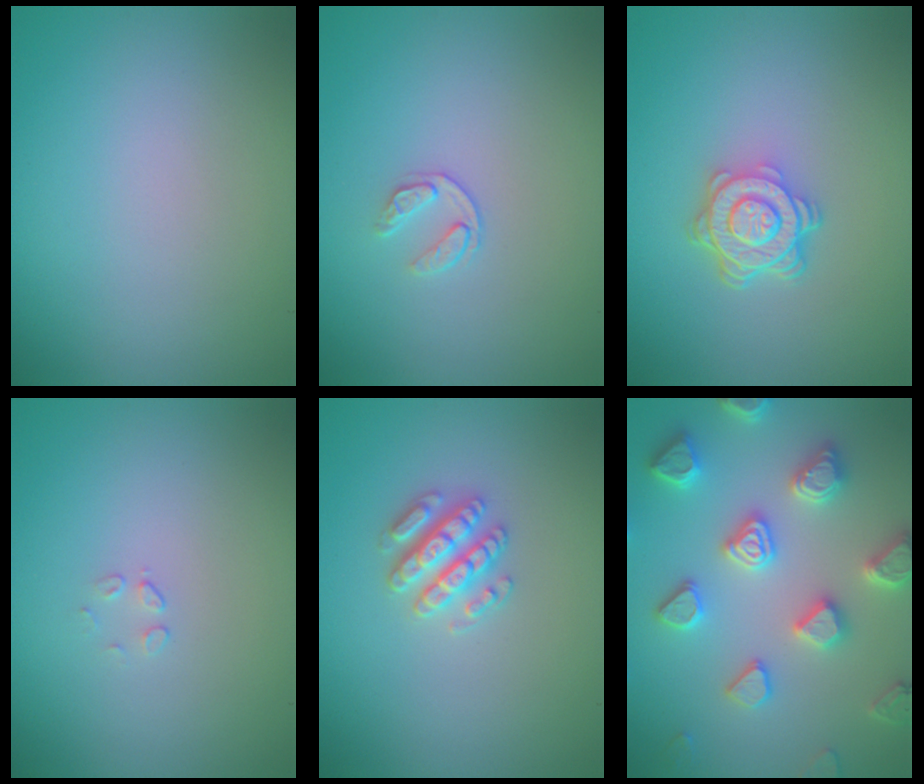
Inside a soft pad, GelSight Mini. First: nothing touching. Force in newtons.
{"total": 1.3, "press": 0.8, "slide": 1.1}
{"total": 4.7, "press": 3.4, "slide": 3.2}
{"total": 0.5, "press": 0.2, "slide": 0.5}
{"total": 2.9, "press": 2.8, "slide": 0.6}
{"total": 5.3, "press": 5.2, "slide": 1.2}